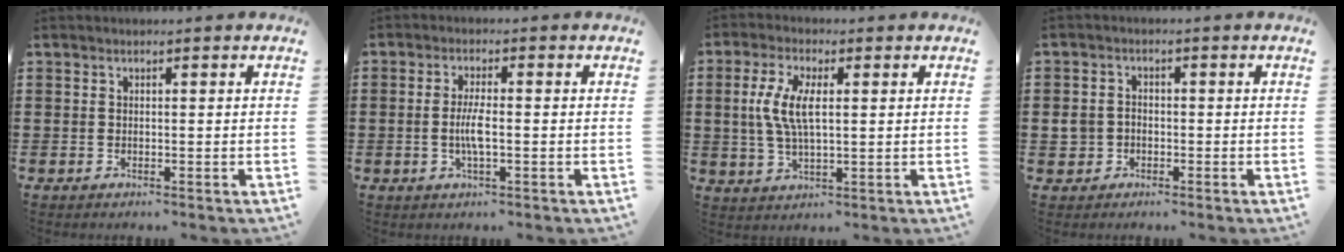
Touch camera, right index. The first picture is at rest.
{"total": 4.0, "force": [-0.6, 0.9, 3.9], "torque": [-0.091, -0.008, -0.019]}
{"total": 6.9, "force": [1.1, 2.8, 6.2], "torque": [-0.145, 0.002, 0.011]}
{"total": 2.7, "force": [-0.9, 2.3, 0.9], "torque": [-0.032, -0.001, -0.021]}